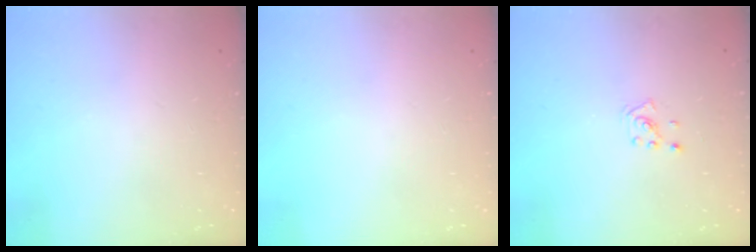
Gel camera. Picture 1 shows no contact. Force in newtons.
{"total": 0.0}
{"total": 2.0, "press": 2.0, "slide": 0.6}